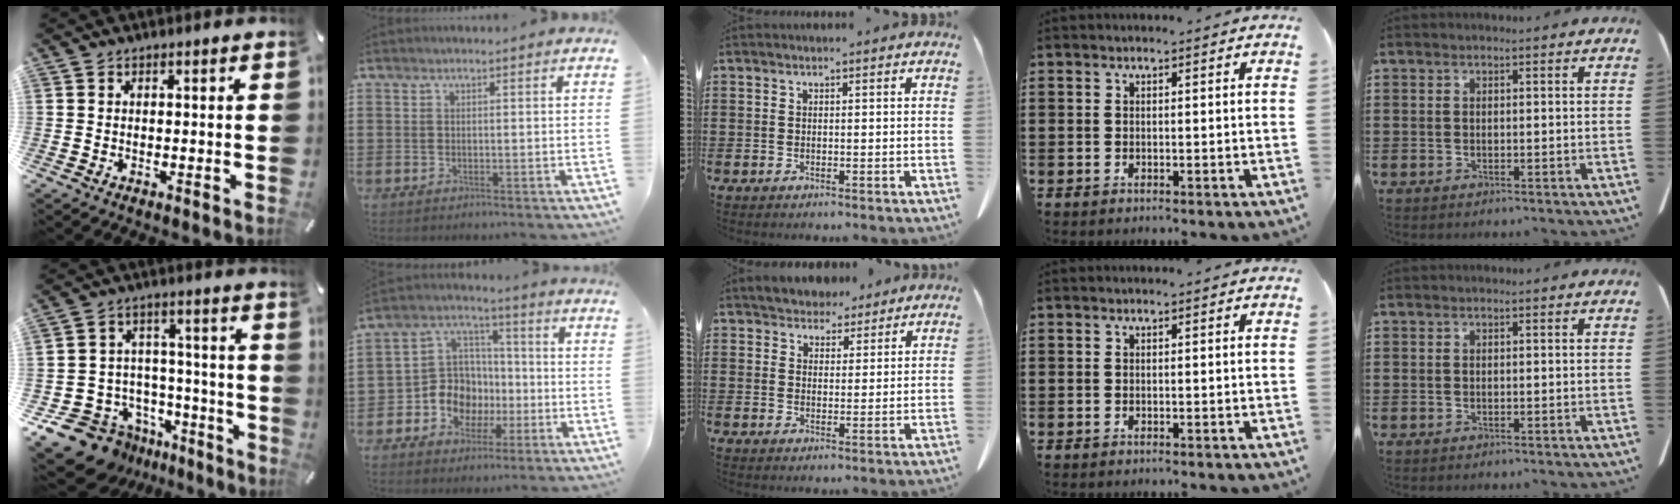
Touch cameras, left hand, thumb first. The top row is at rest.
{"thumb": {"total": 13.1, "force": [-9.2, 8.7, 3.4], "torque": [-0.067, 0.049, -0.154]}, "index": {"total": 9.7, "force": [-2.8, 8.8, 3.0], "torque": [-0.099, 0.017, -0.049]}, "middle": {"total": 4.0, "force": [3.7, 1.5, -0.2], "torque": [-0.004, -0.011, 0.068]}}